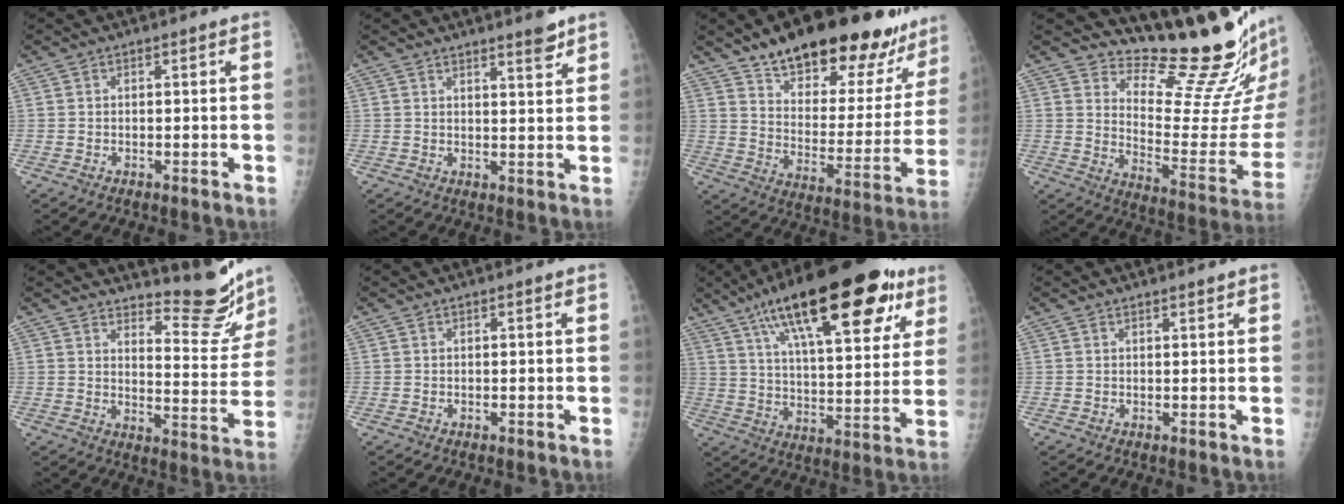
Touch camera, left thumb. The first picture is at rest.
{"total": 3.6, "force": [2.9, 0.4, 2.1], "torque": [-0.023, -0.025, 0.042]}
{"total": 27.2, "force": [21.3, 10.3, 13.5], "torque": [-0.150, -0.090, 0.299]}
{"total": 20.0, "force": [17.4, 3.0, 9.4], "torque": [-0.098, -0.184, 0.241]}
{"total": 11.6, "force": [10.9, 2.3, 3.2], "torque": [-0.018, -0.116, 0.147]}
{"total": 0.0}
{"total": 28.9, "force": [16.1, 10.0, 21.8], "torque": [-0.312, -0.021, 0.250]}
{"total": 0.8, "force": [0.7, 0.1, 0.2], "torque": [-0.003, -0.006, 0.013]}